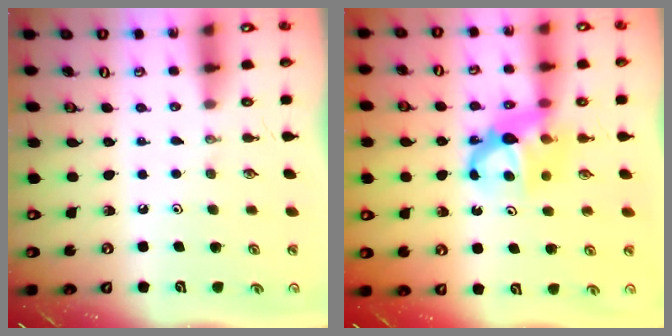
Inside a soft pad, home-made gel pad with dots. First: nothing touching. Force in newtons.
{"total": 7.0, "press": 7.0, "slide": 0.1}